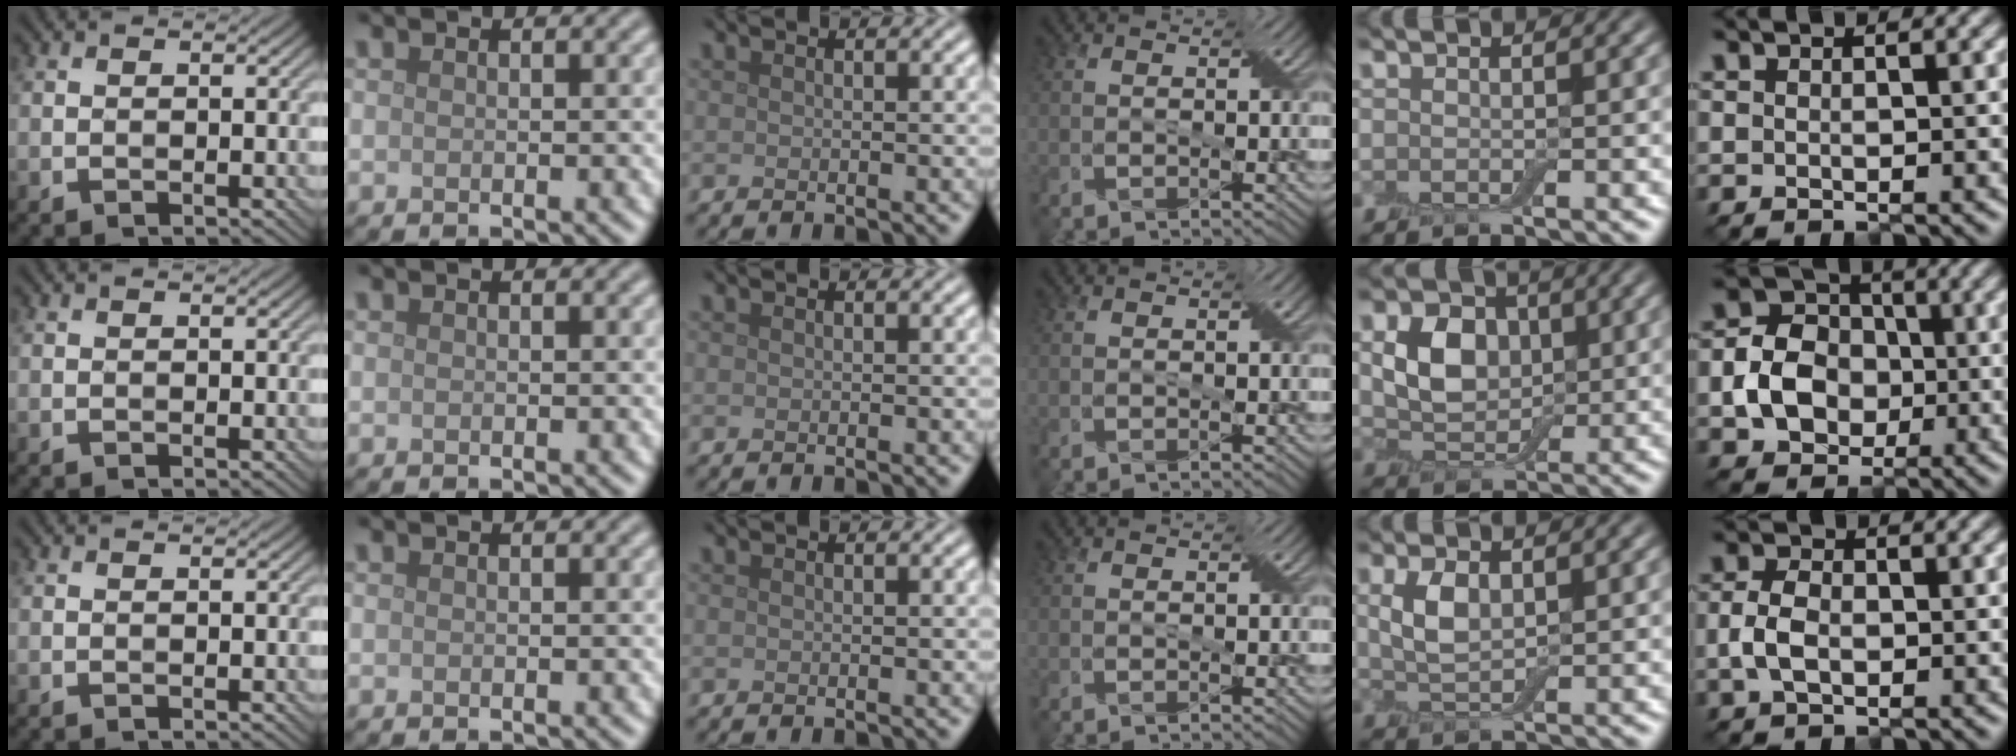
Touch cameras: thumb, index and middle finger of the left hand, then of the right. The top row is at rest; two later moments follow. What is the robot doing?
{"motion": "press", "object": "electronic device side button"}